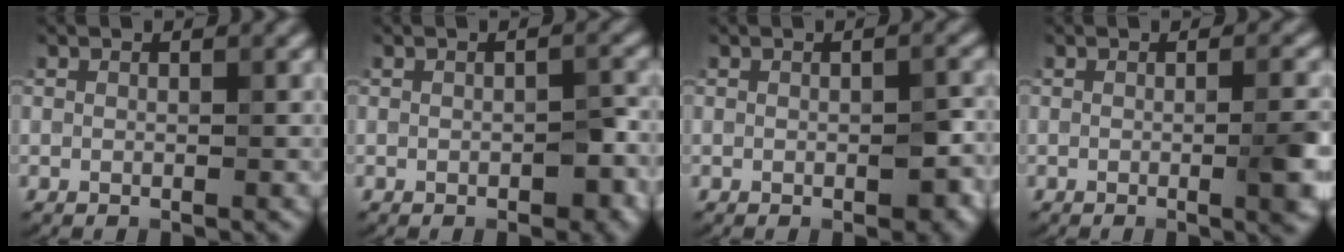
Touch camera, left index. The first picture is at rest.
{"total": 2.3, "force": [-0.8, 1.2, 1.8], "torque": [-0.025, -0.002, -0.007]}
{"total": 2.7, "force": [-0.6, 1.3, 2.3], "torque": [-0.029, -0.003, -0.003]}
{"total": 3.8, "force": [-0.4, 0.9, 3.7], "torque": [-0.043, -0.002, -0.007]}